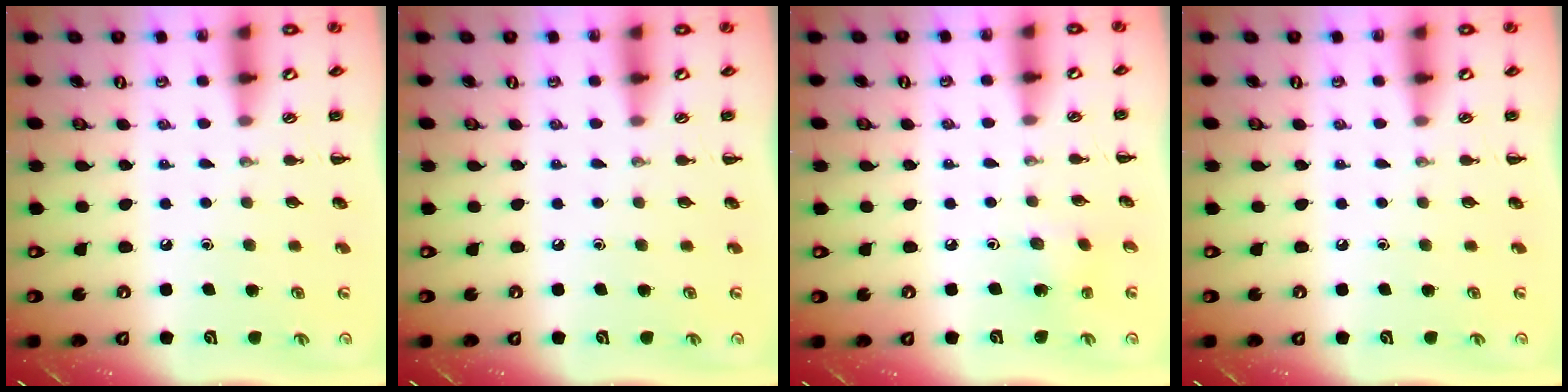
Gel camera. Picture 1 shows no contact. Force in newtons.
{"total": 0.0}
{"total": 2.3, "press": 2.1, "slide": 0.8}
{"total": 0.0}